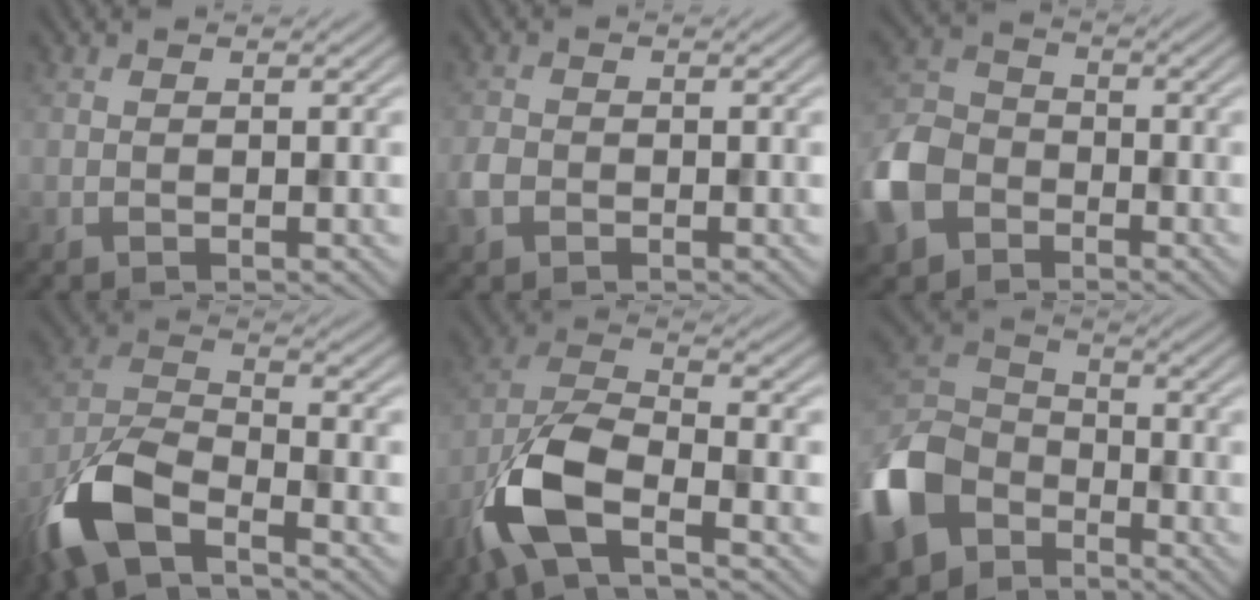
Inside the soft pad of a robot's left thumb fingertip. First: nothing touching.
{"total": 2.2, "force": [-0.9, 1.7, 1.0], "torque": [-0.026, -0.003, -0.024]}
{"total": 9.7, "force": [-4.9, 7.0, 4.7], "torque": [-0.136, -0.018, -0.119]}
{"total": 10.9, "force": [-6.9, 4.1, 7.3], "torque": [-0.159, -0.011, -0.158]}
{"total": 10.5, "force": [-5.4, 4.2, 8.0], "torque": [-0.173, -0.003, -0.123]}
{"total": 13.8, "force": [-7.5, 9.2, 6.9], "torque": [-0.198, -0.027, -0.163]}